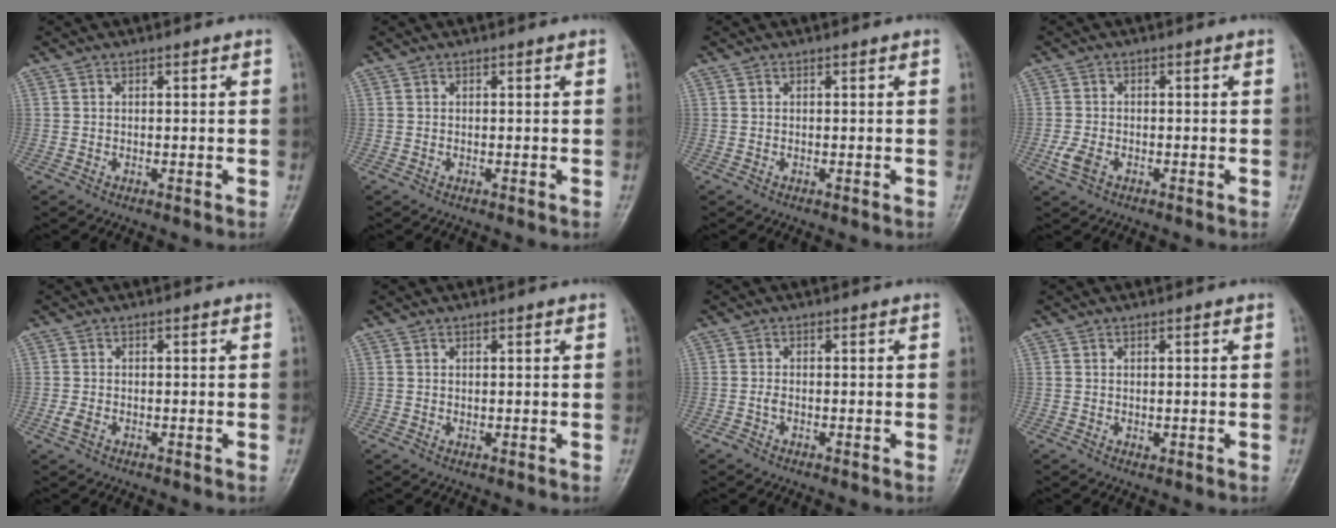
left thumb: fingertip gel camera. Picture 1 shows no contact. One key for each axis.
{"total": 0.0}
{"total": 0.0}
{"total": 3.2, "fx": -1.6, "fy": 1.9, "fz": 2.0, "tx": -0.053, "ty": 0.004, "tz": -0.032}
{"total": 1.6, "fx": -0.8, "fy": 1.0, "fz": 1.0, "tx": -0.032, "ty": -0.001, "tz": -0.019}
{"total": 0.0}
{"total": 1.2, "fx": -0.7, "fy": 0.6, "fz": 0.8, "tx": -0.022, "ty": 0.002, "tz": -0.018}
{"total": 0.6, "fx": -0.1, "fy": 0.4, "fz": 0.3, "tx": -0.001, "ty": -0.001, "tz": 0.000}